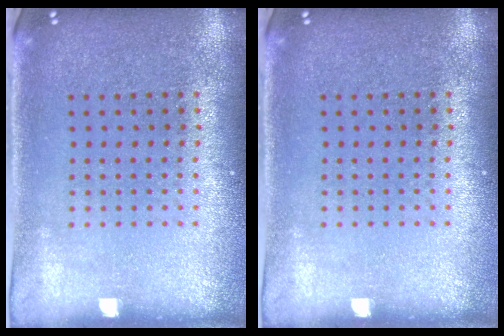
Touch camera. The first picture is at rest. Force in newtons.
{"total": 0.0}